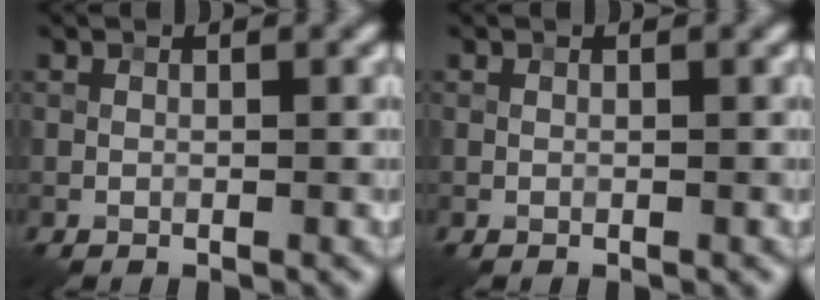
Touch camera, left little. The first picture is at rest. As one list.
[{"total": 0.0}]